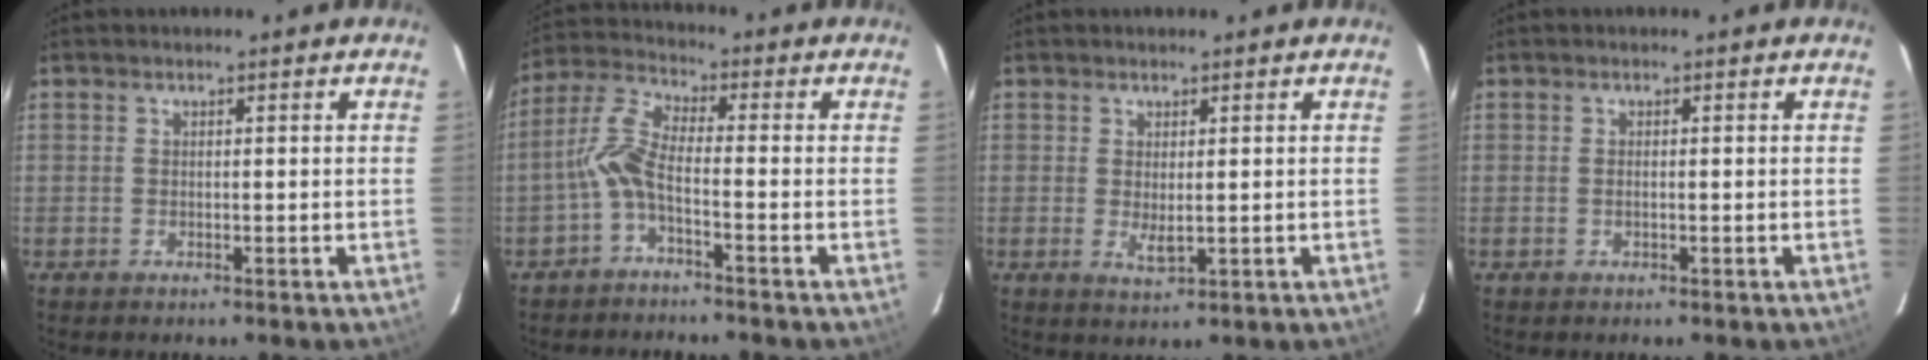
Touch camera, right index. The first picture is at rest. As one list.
[{"total": 6.0, "force": [-2.4, 1.2, 5.4], "torque": [-0.133, 0.015, -0.052]}, {"total": 2.8, "force": [0.0, 1.1, 2.6], "torque": [-0.046, -0.007, 0.003]}, {"total": 0.6, "force": [-0.1, 0.2, 0.6], "torque": [-0.013, 0.001, -0.003]}]